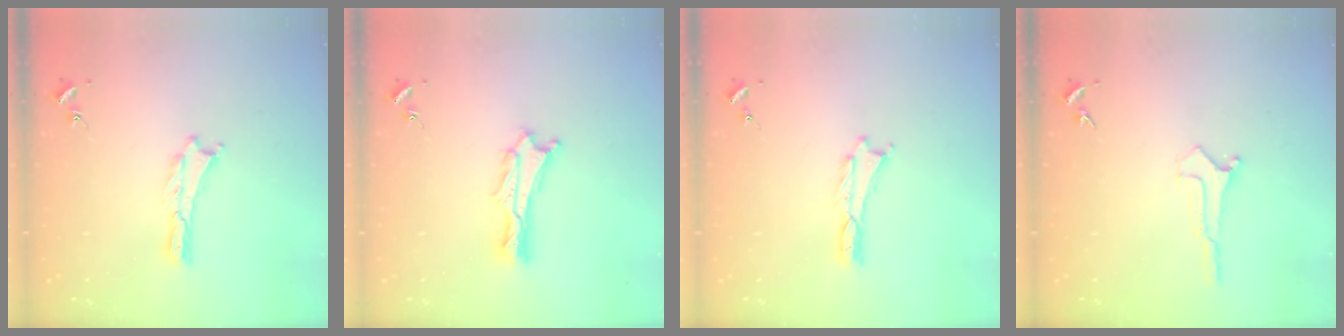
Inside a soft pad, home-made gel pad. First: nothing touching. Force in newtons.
{"total": 1.9, "press": 1.9, "slide": 0.2}
{"total": 0.0}
{"total": 0.0}